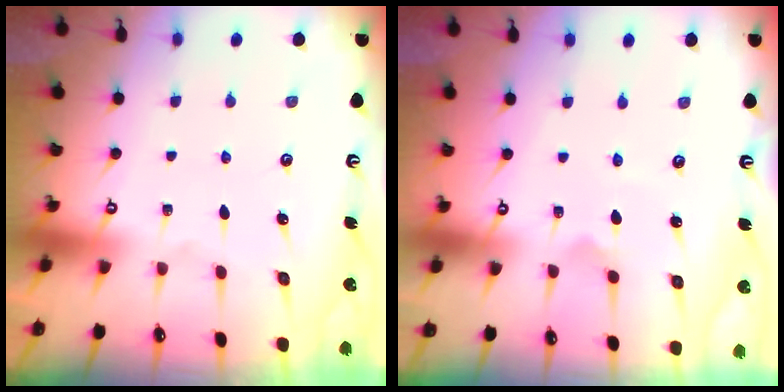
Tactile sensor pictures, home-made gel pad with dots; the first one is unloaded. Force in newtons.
{"total": 2.1, "press": 2.1, "slide": 0.6}